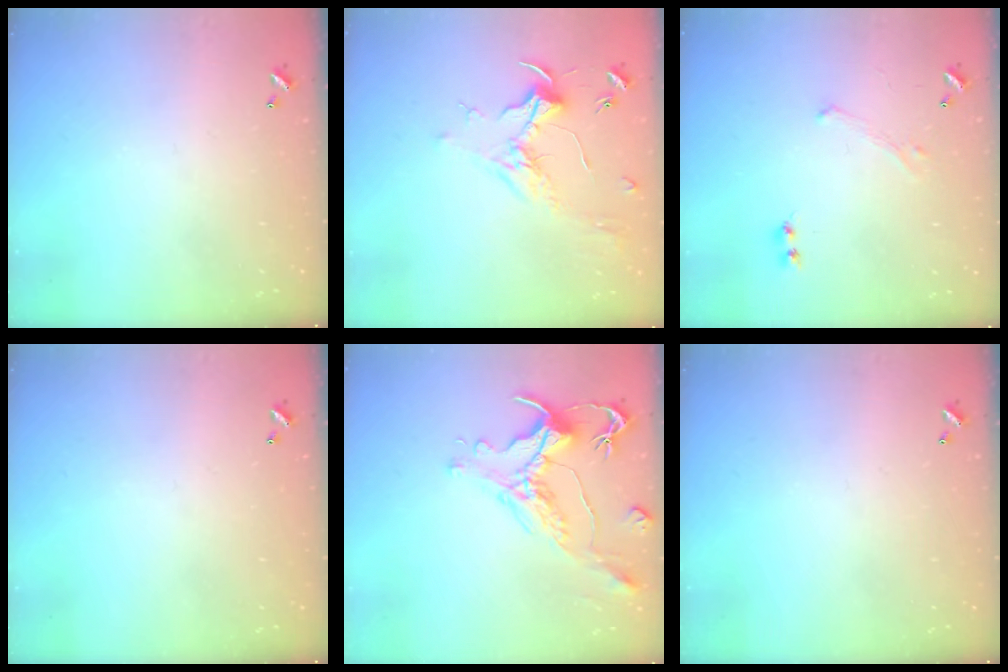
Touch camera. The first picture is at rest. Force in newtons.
{"total": 1.8, "press": 1.6, "slide": 0.8}
{"total": 0.0}
{"total": 0.0}
{"total": 1.6, "press": 0.9, "slide": 1.3}
{"total": 0.0}